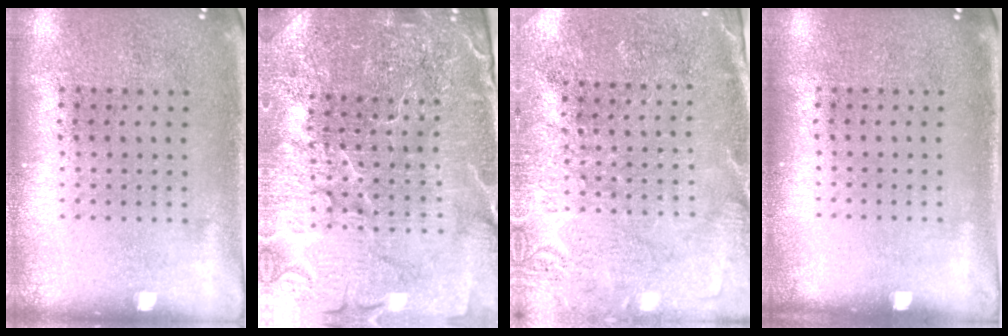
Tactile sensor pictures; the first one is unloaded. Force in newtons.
{"total": 5.2, "press": 4.9, "slide": 1.9}
{"total": 2.8, "press": 2.8, "slide": 0.3}
{"total": 0.0}